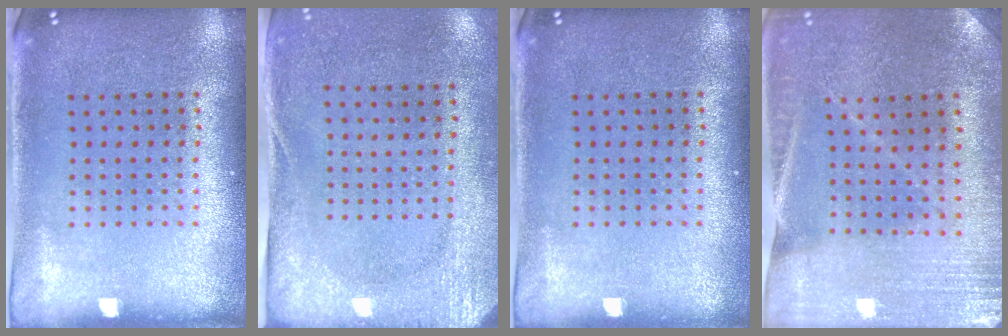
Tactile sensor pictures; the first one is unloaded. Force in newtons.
{"total": 2.8, "press": 2.2, "slide": 1.7}
{"total": 0.0}
{"total": 0.8, "press": 0.8, "slide": 0.1}